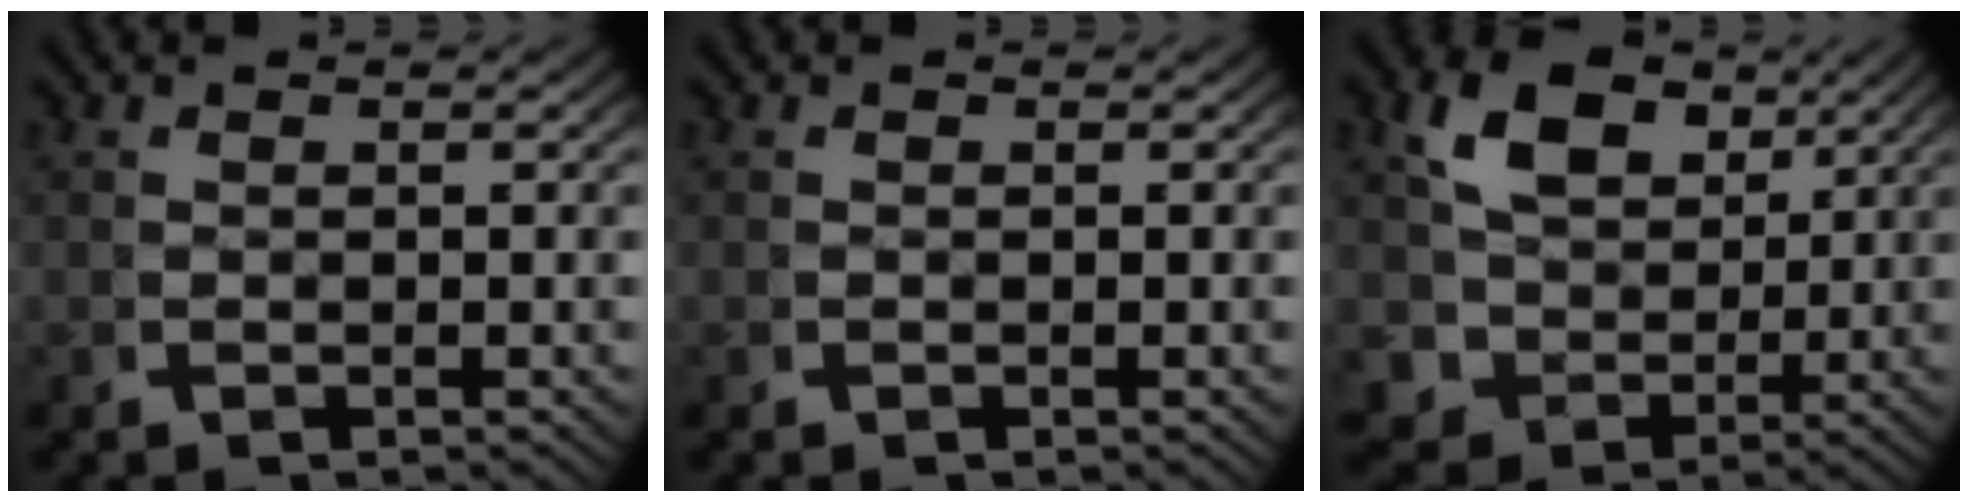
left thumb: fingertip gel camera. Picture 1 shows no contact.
{"total": 0.9, "force": [0.2, -0.8, -0.2], "torque": [0.007, 0.001, 0.006]}
{"total": 8.0, "force": [1.1, 6.9, 3.8], "torque": [-0.097, -0.040, 0.028]}